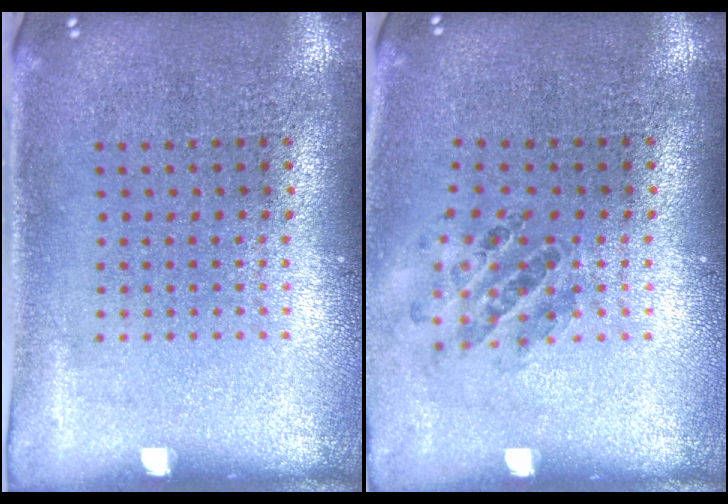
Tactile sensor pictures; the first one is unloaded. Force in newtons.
{"total": 0.8, "press": 0.8, "slide": 0.1}